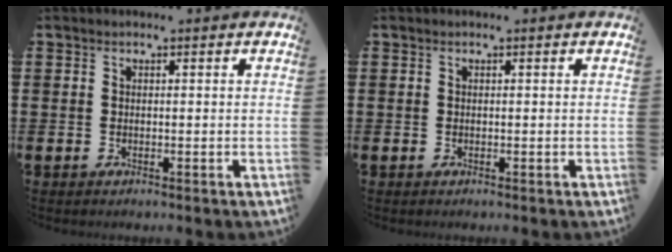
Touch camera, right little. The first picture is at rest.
{"total": 0.0}